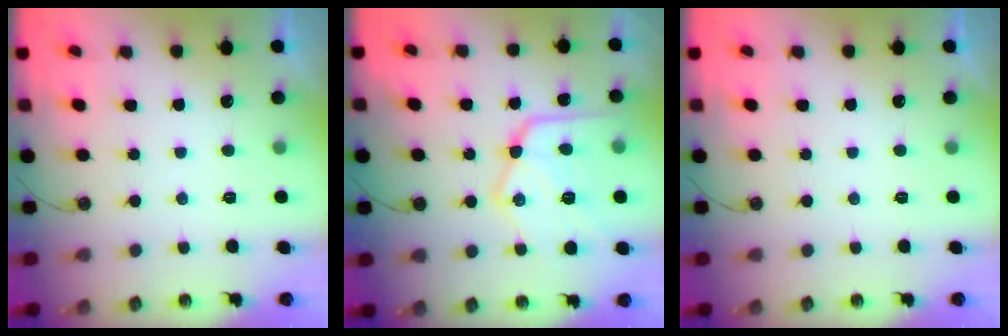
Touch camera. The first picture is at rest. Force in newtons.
{"total": 20.6, "press": 20.6, "slide": 1.9}
{"total": 0.0}